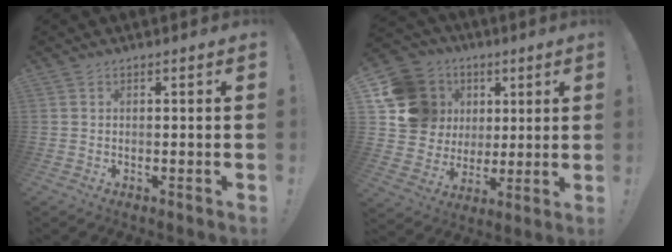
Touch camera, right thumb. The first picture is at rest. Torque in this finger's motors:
{"motor_torque": [1.13, 2.17, 0.33, -0.01, 0.01]}